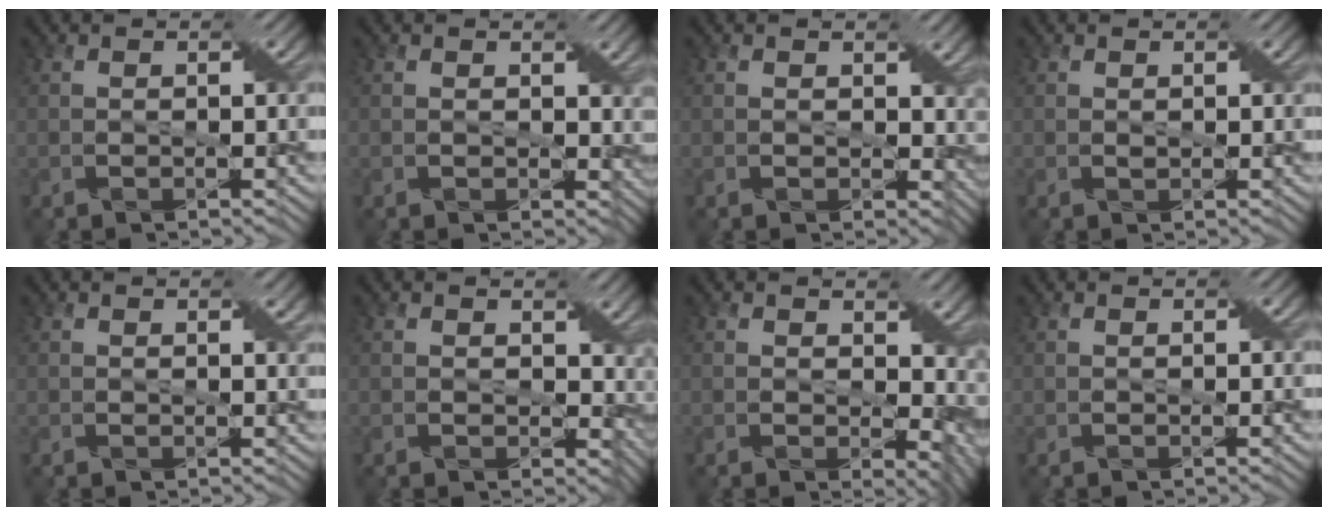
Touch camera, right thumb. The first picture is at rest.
{"total": 2.6, "force": [0.8, 2.2, 1.1], "torque": [-0.017, -0.010, 0.010]}
{"total": 3.9, "force": [0.9, 3.1, 2.1], "torque": [-0.029, -0.011, 0.011]}
{"total": 0.5, "force": [0.3, 0.4, 0.2], "torque": [-0.006, -0.001, 0.006]}
{"total": 0.9, "force": [0.6, 0.4, 0.5], "torque": [-0.008, -0.003, 0.012]}
{"total": 6.0, "force": [0.8, 4.5, 3.8], "torque": [-0.051, -0.014, 0.007]}
{"total": 8.3, "force": [1.4, 5.5, 6.1], "torque": [-0.077, -0.023, 0.029]}
{"total": 0.0}